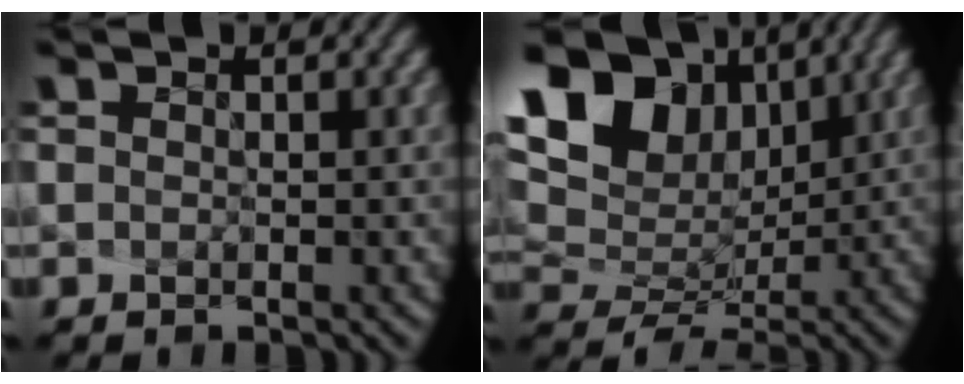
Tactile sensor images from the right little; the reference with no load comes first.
{"total": 12.4, "force": [5.2, 8.2, 7.6], "torque": [-0.168, 0.025, 0.110]}